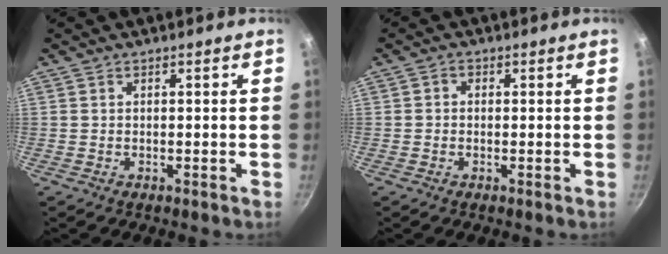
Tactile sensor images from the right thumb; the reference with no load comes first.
{"total": 1.2, "force": [-0.1, 1.1, 0.6], "torque": [-0.009, 0.006, -0.004]}